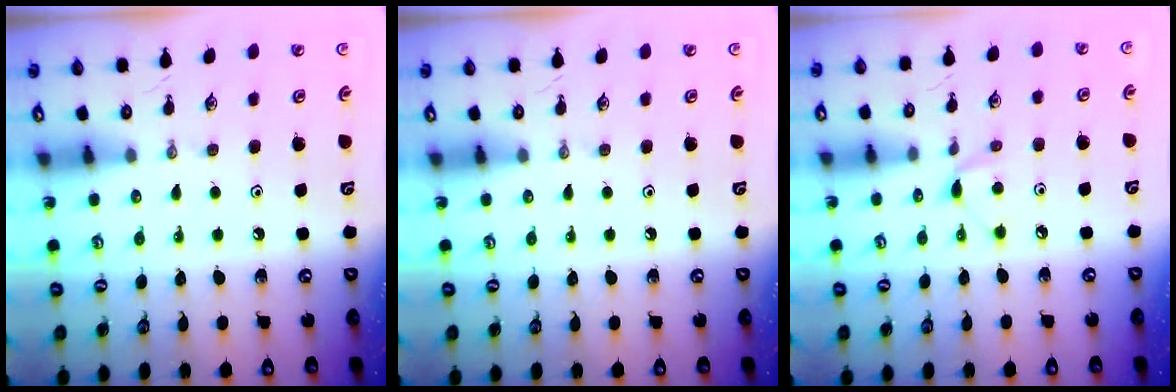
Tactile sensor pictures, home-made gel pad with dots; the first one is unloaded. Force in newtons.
{"total": 0.0}
{"total": 5.5, "press": 5.5, "slide": 0.7}